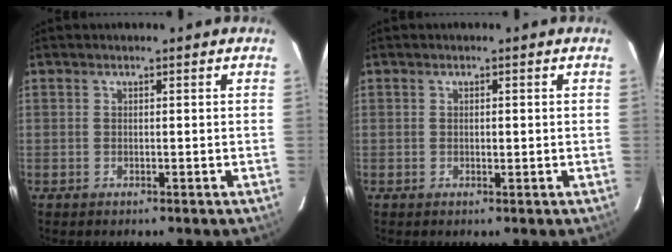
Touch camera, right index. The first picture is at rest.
{"total": 0.9, "force": [0.0, 0.3, 0.8], "torque": [-0.014, 0.000, 0.000]}